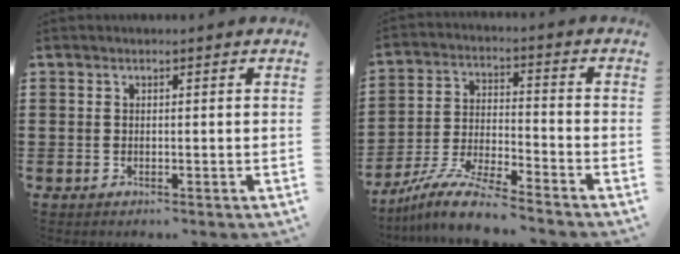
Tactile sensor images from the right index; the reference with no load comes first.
{"total": 8.7, "force": [-8.0, 0.3, 3.3], "torque": [-0.070, 0.008, -0.158]}